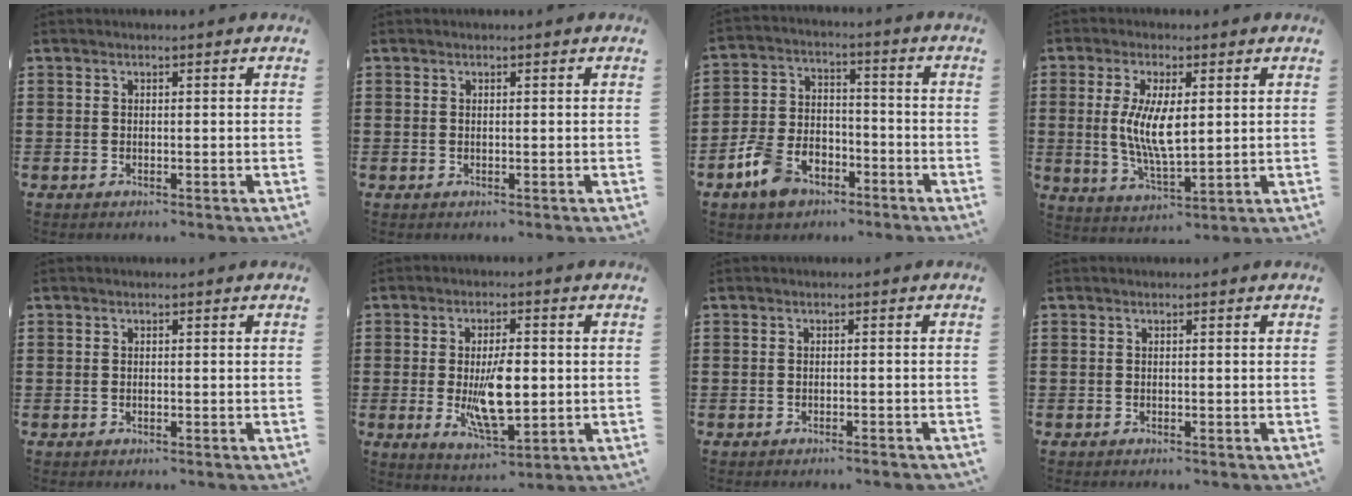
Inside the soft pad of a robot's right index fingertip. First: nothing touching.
{"total": 0.0}
{"total": 7.7, "force": [-5.3, 4.4, 3.5], "torque": [-0.098, 0.014, -0.106]}
{"total": 7.9, "force": [0.8, 2.9, 7.3], "torque": [-0.147, 0.004, 0.013]}
{"total": 0.0}
{"total": 8.6, "force": [-0.5, 3.4, 7.9], "torque": [-0.157, -0.008, -0.014]}
{"total": 1.1, "force": [-1.0, -0.1, 0.5], "torque": [-0.010, -0.003, -0.018]}
{"total": 0.0}